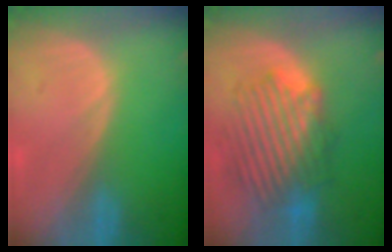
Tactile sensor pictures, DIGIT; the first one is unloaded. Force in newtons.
{"total": 8.7, "press": 8.6, "slide": 1.3}